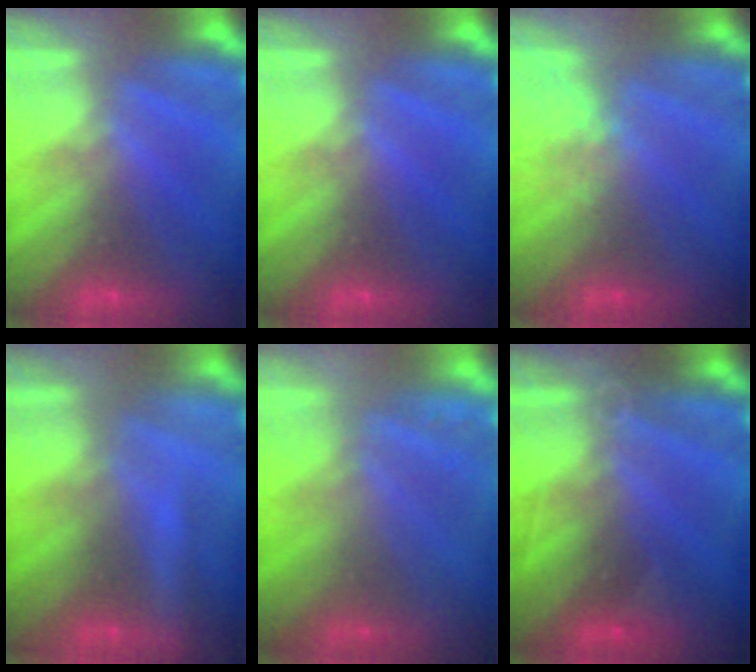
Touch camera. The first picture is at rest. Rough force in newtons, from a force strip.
{"total": 0.0}
{"total": 2.3}
{"total": 2.1}
{"total": 2.2}
{"total": 2.8}